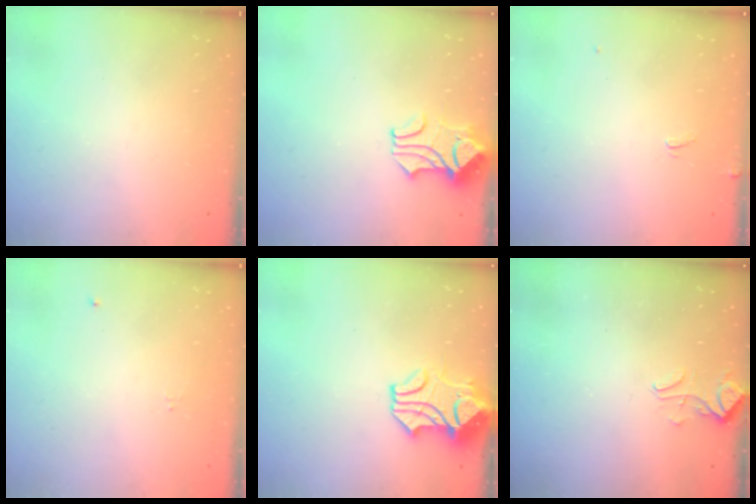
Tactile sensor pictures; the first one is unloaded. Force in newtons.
{"total": 1.6, "press": 1.2, "slide": 1.0}
{"total": 1.2, "press": 1.0, "slide": 0.6}
{"total": 0.0}
{"total": 2.1, "press": 1.8, "slide": 1.1}
{"total": 2.7, "press": 2.7, "slide": 0.5}